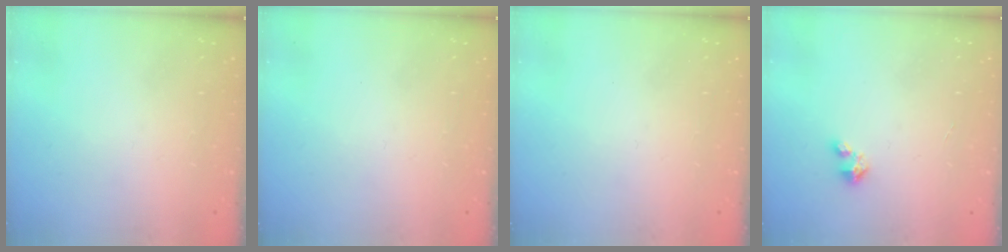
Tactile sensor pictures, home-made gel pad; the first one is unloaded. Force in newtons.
{"total": 0.0}
{"total": 0.0}
{"total": 1.4, "press": 1.4, "slide": 0.2}